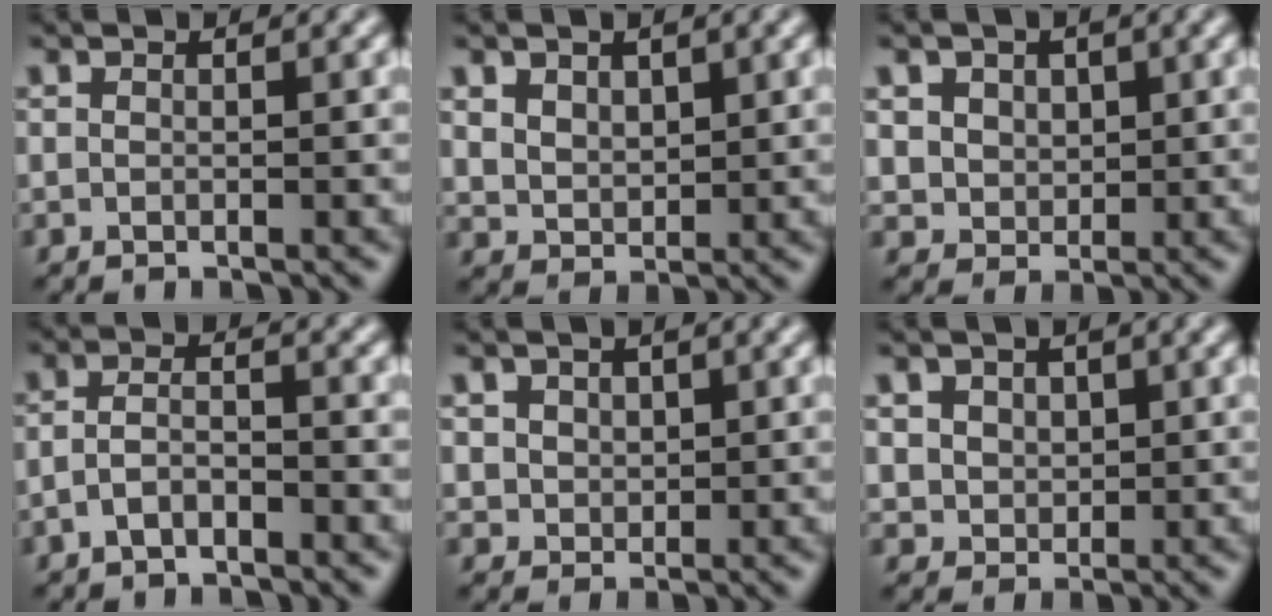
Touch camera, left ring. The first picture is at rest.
{"total": 2.7, "force": [1.2, 1.8, 1.6], "torque": [-0.033, -0.006, 0.027]}
{"total": 3.9, "force": [1.6, 3.2, 1.6], "torque": [-0.039, 0.000, 0.032]}
{"total": 2.4, "force": [-1.4, 1.0, 1.8], "torque": [-0.037, 0.006, -0.033]}
{"total": 2.8, "force": [1.2, 2.2, 1.2], "torque": [-0.033, 0.002, 0.028]}
{"total": 3.4, "force": [1.4, 2.8, 1.4], "torque": [-0.037, 0.000, 0.028]}